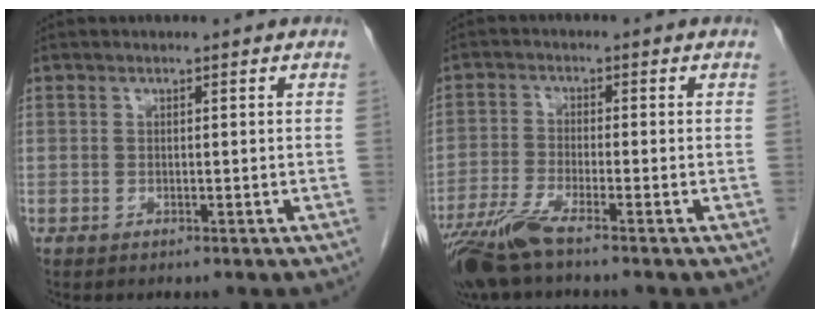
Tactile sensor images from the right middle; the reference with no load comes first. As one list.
[{"total": 6.6, "force": [-5.0, 0.0, 4.4], "torque": [-0.094, -0.020, -0.100]}]